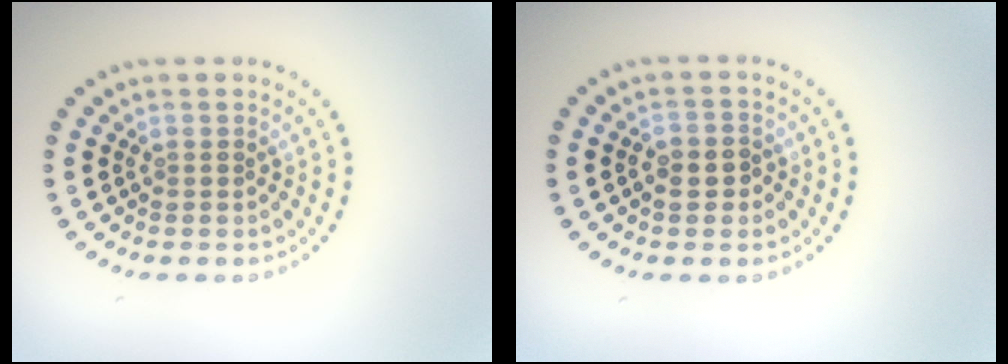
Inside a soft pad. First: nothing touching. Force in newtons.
{"total": 1.7, "press": 1.5, "slide": 0.6}